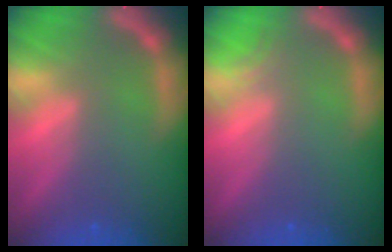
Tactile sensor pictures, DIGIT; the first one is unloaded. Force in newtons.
{"total": 0.9}